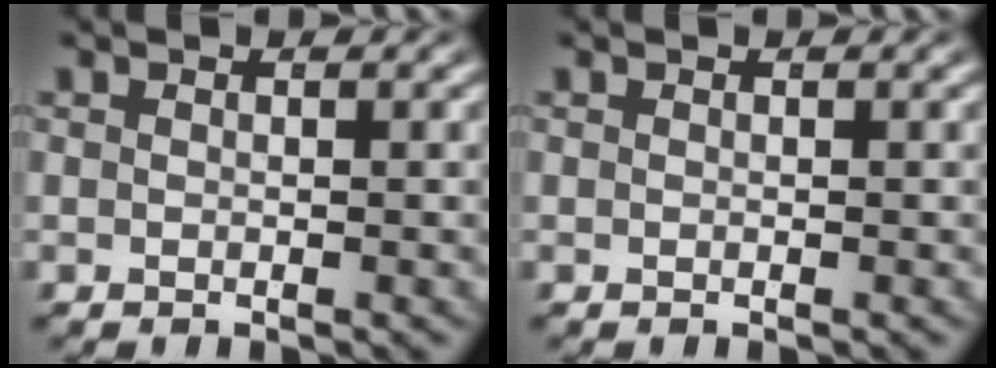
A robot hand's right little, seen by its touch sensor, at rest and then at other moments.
{"total": 0.0}